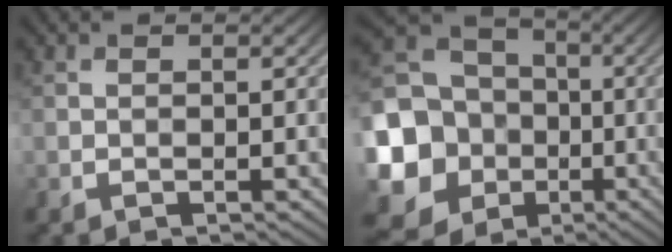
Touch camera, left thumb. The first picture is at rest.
{"total": 20.9, "force": [-4.9, 19.0, 7.2], "torque": [-0.248, -0.025, -0.112]}